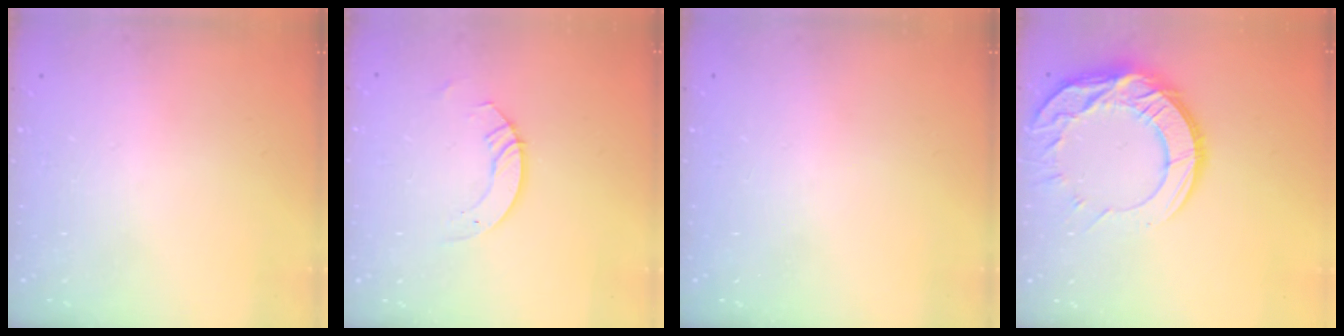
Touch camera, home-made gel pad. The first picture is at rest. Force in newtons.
{"total": 3.7, "press": 3.7, "slide": 0.3}
{"total": 0.0}
{"total": 15.6, "press": 15.5, "slide": 1.1}